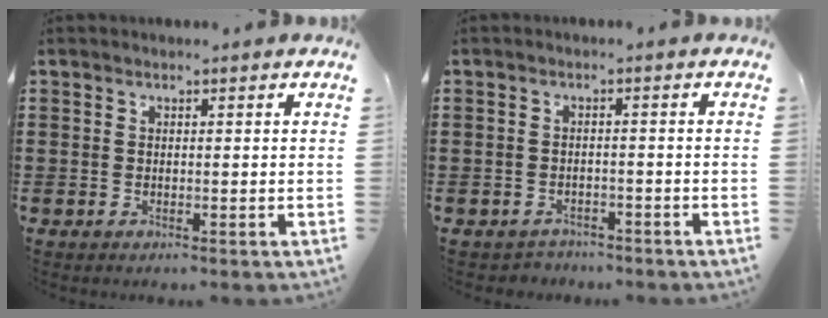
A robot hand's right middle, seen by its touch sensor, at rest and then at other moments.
{"total": 1.6, "force": [-1.5, 0.5, -0.1], "torque": [-0.006, -0.002, -0.034]}